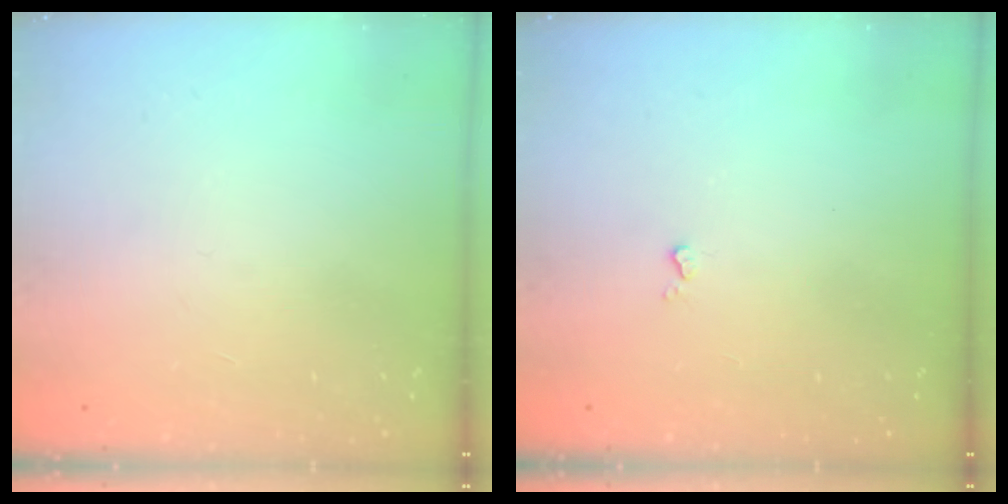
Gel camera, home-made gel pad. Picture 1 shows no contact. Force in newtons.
{"total": 3.3, "press": 3.2, "slide": 0.5}